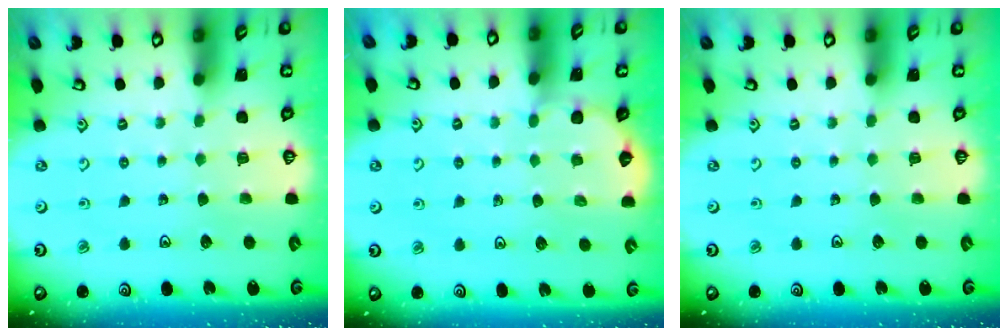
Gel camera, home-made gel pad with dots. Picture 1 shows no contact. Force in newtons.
{"total": 3.2, "press": 3.2, "slide": 0.3}
{"total": 0.0}